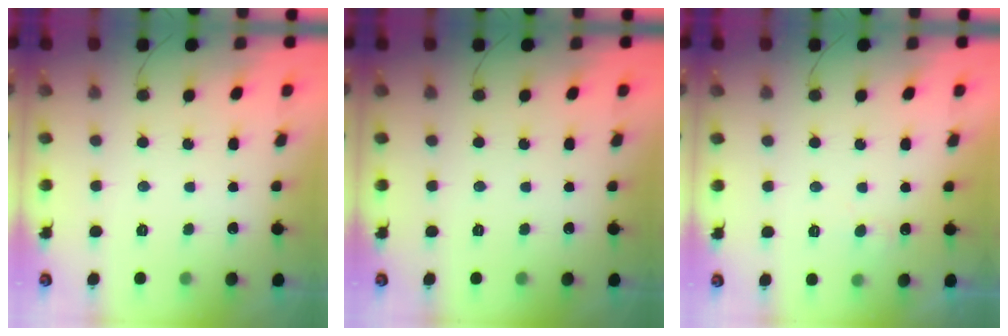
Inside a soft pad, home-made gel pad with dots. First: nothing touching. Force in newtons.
{"total": 0.0}
{"total": 4.7, "press": 4.7, "slide": 0.4}